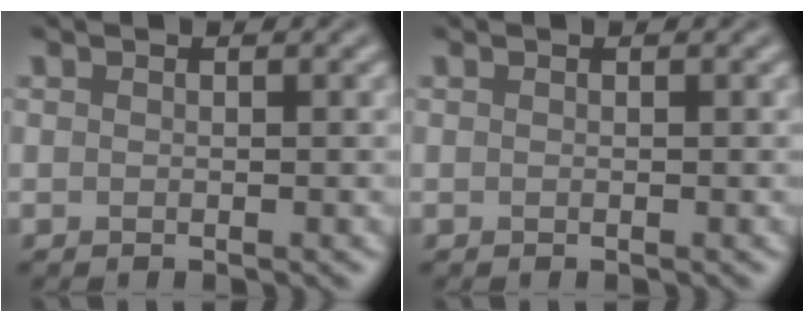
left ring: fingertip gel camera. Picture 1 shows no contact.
{"total": 0.0}